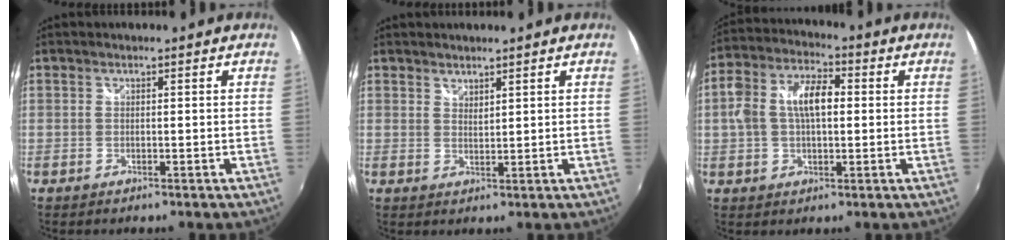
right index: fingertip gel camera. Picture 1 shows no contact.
{"total": 1.8, "force": [1.7, 0.5, 0.5], "torque": [-0.005, 0.001, 0.029]}
{"total": 10.1, "force": [0.9, 5.7, 8.3], "torque": [-0.165, 0.028, 0.017]}